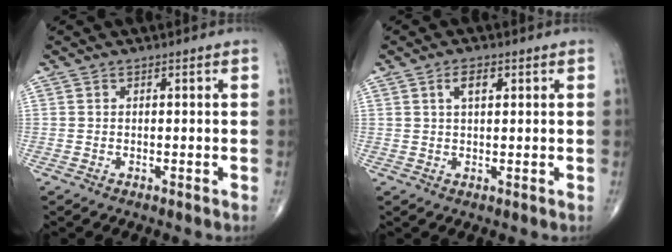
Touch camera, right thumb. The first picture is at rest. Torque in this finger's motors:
{"motor_torque": [0.24, -0.27, 0.13, 0.06, 0.12]}